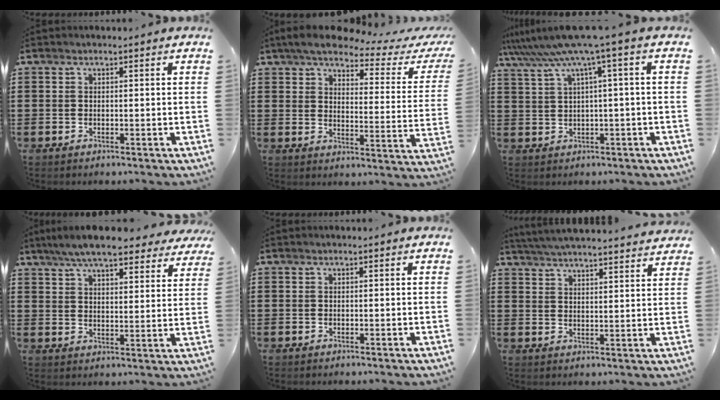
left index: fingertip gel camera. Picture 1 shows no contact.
{"total": 5.3, "force": [4.2, 0.7, 3.1], "torque": [-0.074, -0.023, 0.067]}
{"total": 6.7, "force": [2.8, -0.9, 6.0], "torque": [-0.130, -0.027, 0.041]}
{"total": 8.0, "force": [7.2, 0.8, 3.3], "torque": [-0.088, -0.019, 0.131]}
{"total": 0.0}
{"total": 4.9, "force": [4.8, -0.6, 0.7], "torque": [-0.033, -0.027, 0.084]}